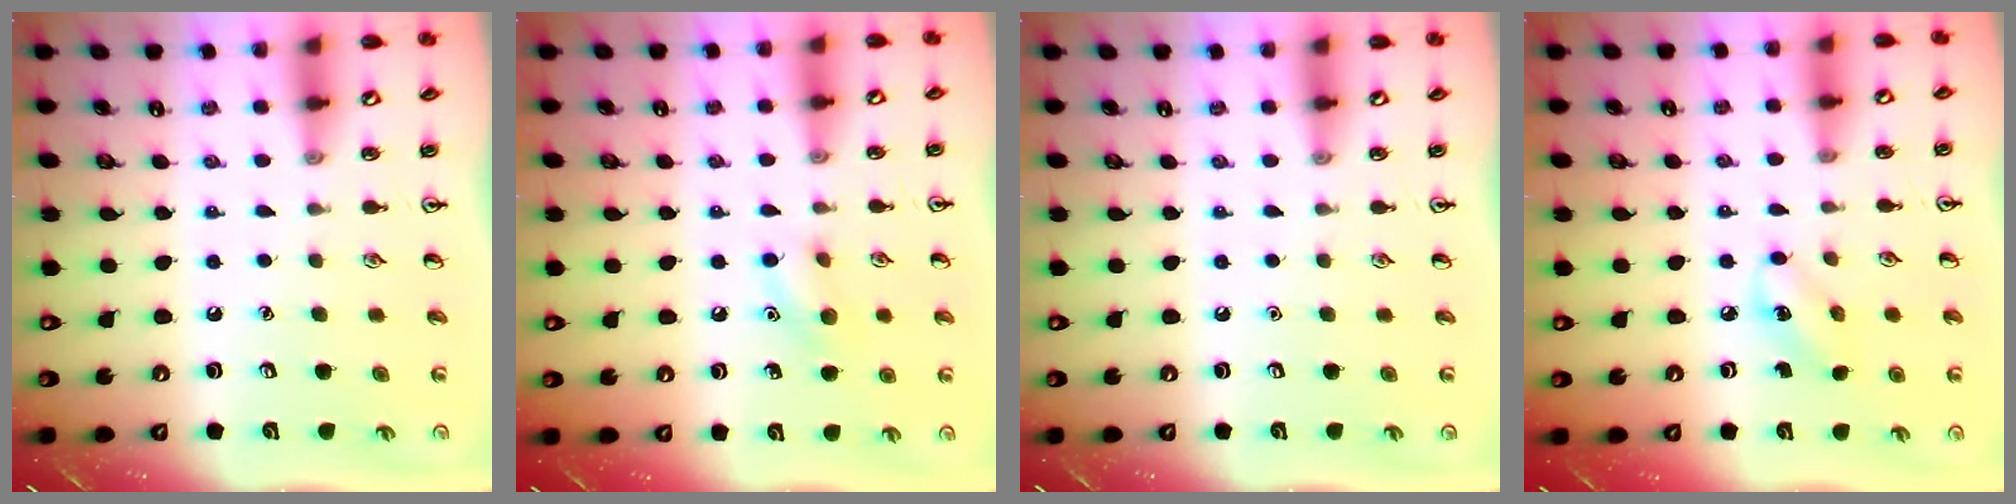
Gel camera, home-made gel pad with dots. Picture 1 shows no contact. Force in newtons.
{"total": 7.8, "press": 7.6, "slide": 1.8}
{"total": 0.0}
{"total": 3.9, "press": 3.8, "slide": 1.0}